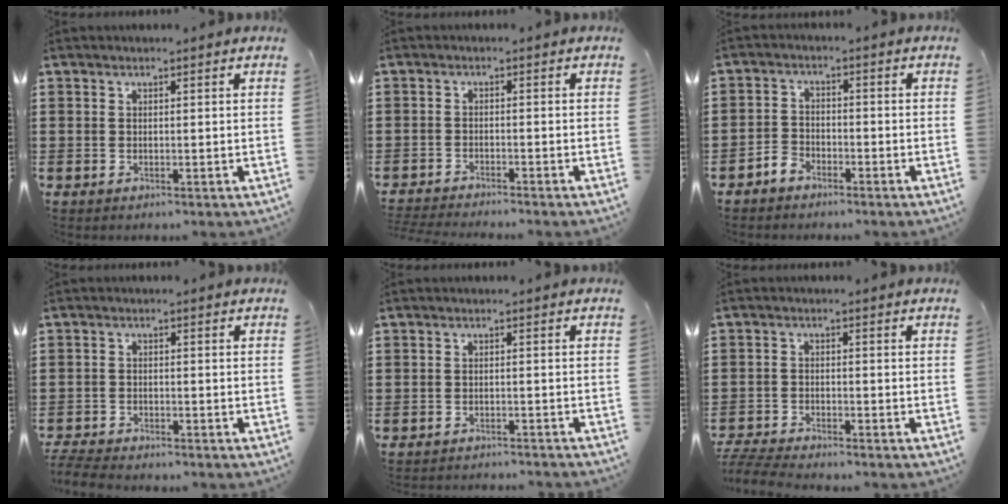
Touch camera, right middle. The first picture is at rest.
{"total": 2.3, "force": [-2.2, -0.3, 0.1], "torque": [-0.013, -0.006, -0.048]}
{"total": 2.7, "force": [-2.5, 1.1, 0.3], "torque": [-0.012, 0.003, -0.050]}
{"total": 3.5, "force": [-3.4, 0.3, 0.7], "torque": [-0.027, -0.008, -0.073]}
{"total": 1.8, "force": [-1.8, -0.2, 0.0], "torque": [-0.005, -0.001, -0.037]}
{"total": 4.4, "force": [-4.3, 0.1, 0.9], "torque": [-0.034, -0.008, -0.091]}